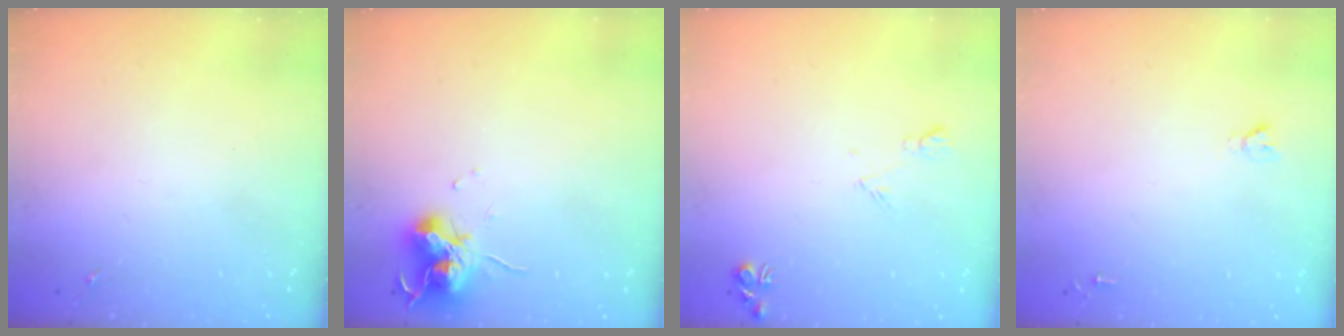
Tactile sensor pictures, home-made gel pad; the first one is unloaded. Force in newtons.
{"total": 12.6, "press": 12.5, "slide": 1.4}
{"total": 5.8, "press": 5.8, "slide": 0.8}
{"total": 1.9, "press": 1.9, "slide": 0.2}